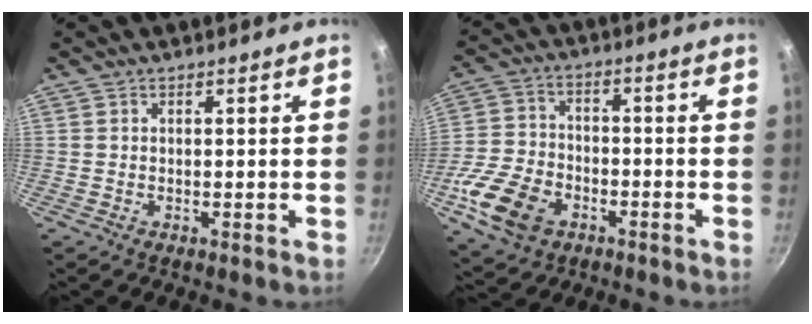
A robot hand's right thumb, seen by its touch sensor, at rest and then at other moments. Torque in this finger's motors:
{"motor_torque": [1.75, 1.33, 0.82, -0.77, 0.15]}